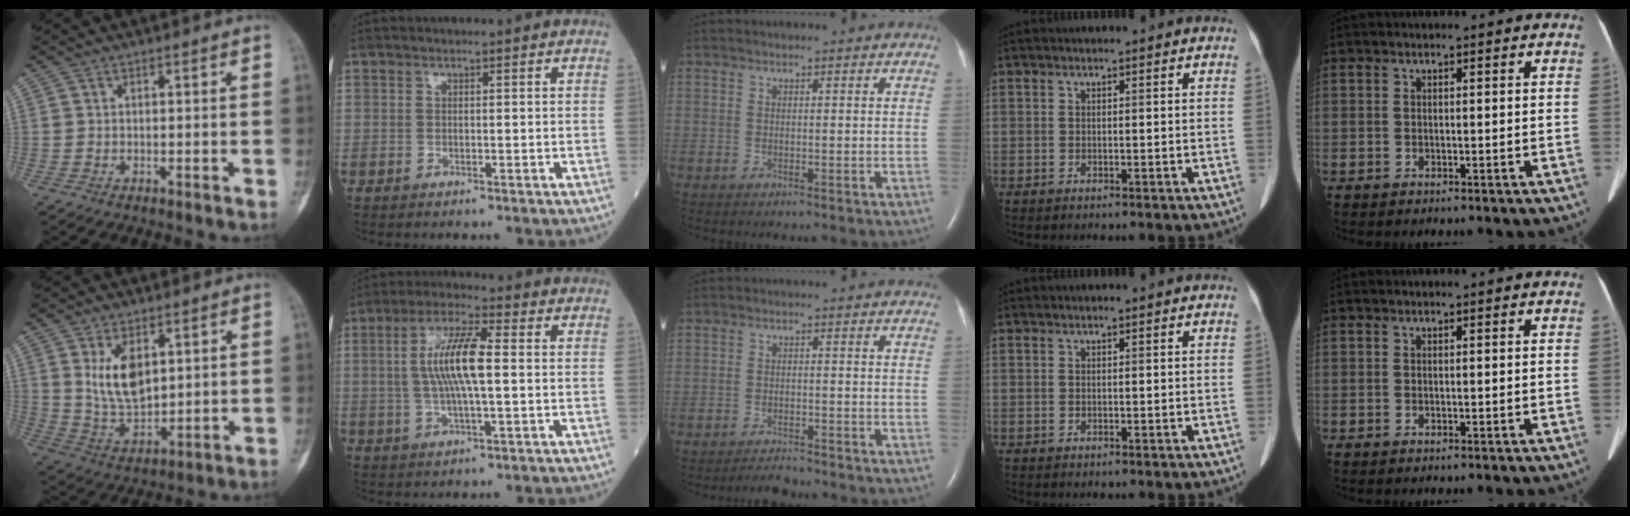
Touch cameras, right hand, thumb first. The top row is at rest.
{"thumb": {"total": 9.9, "force": [3.3, 5.6, 7.5], "torque": [-0.118, -0.021, 0.078]}, "index": {"total": 9.8, "force": [0.6, 1.6, 9.6], "torque": [-0.190, 0.010, 0.010]}, "middle": {"total": 2.3, "force": [-2.3, 0.0, 0.2], "torque": [-0.011, -0.013, -0.037]}}